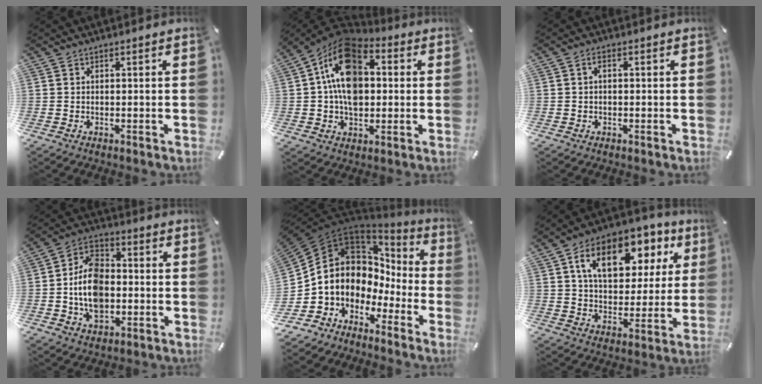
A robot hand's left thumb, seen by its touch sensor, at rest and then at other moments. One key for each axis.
{"total": 16.2, "fx": 2.3, "fy": 11.3, "fz": 11.4, "tx": -0.216, "ty": -0.005, "tz": 0.037}
{"total": 1.2, "fx": 0.1, "fy": 0.6, "fz": 1.1, "tx": -0.022, "ty": 0.004, "tz": 0.001}
{"total": 13.1, "fx": -2.0, "fy": 9.5, "fz": 8.9, "tx": -0.176, "ty": 0.015, "tz": -0.034}
{"total": 9.1, "fx": 1.1, "fy": 7.9, "fz": 4.2, "tx": -0.107, "ty": -0.049, "tz": 0.011}
{"total": 17.0, "fx": 7.7, "fy": 10.5, "fz": 10.9, "tx": -0.178, "ty": -0.015, "tz": 0.133}